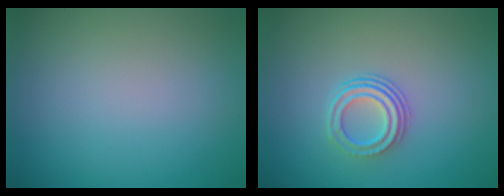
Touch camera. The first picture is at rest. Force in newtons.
{"total": 3.0, "press": 2.2, "slide": 2.0}